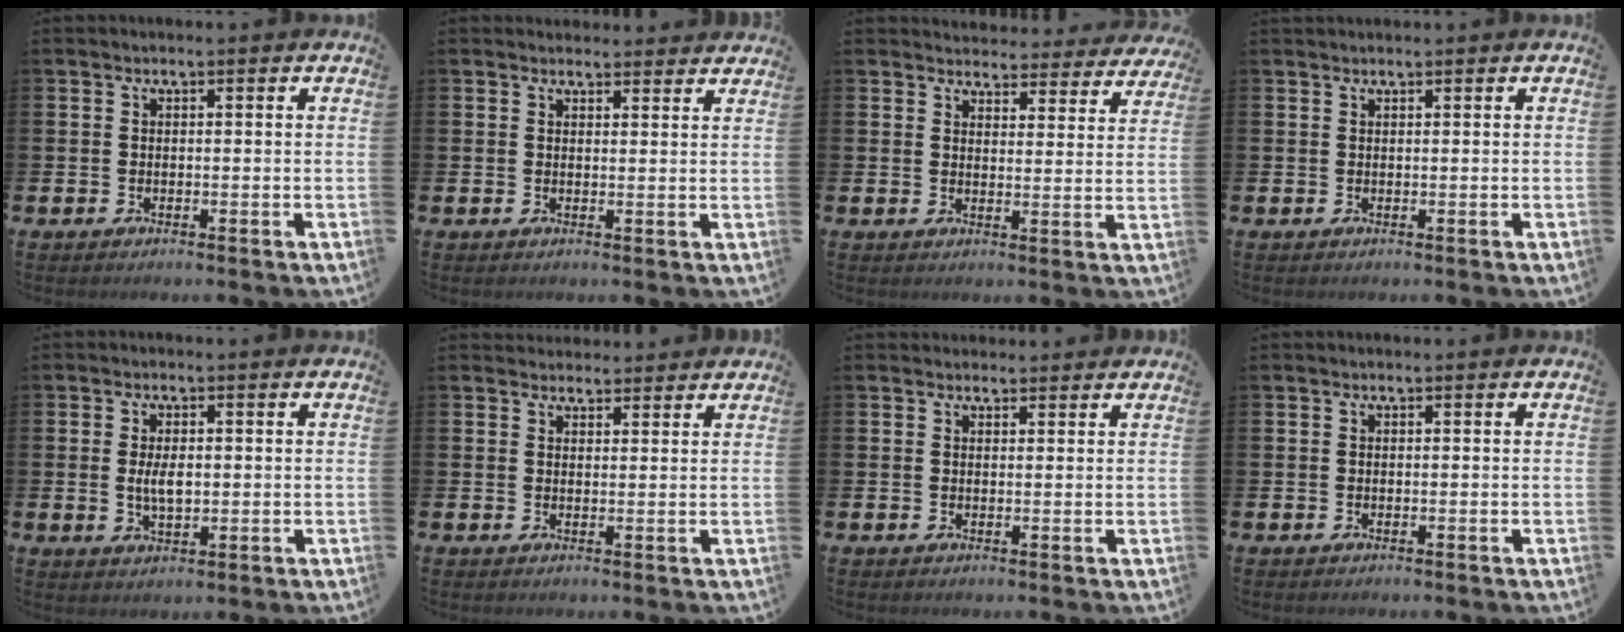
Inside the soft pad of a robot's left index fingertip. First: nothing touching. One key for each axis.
{"total": 2.1, "fx": 2.1, "fy": 0.5, "fz": -0.2, "tx": 0.010, "ty": -0.012, "tz": 0.037}
{"total": 3.9, "fx": 3.8, "fy": 1.1, "fz": 0.0, "tx": -0.003, "ty": -0.030, "tz": 0.064}
{"total": 0.6, "fx": 0.6, "fy": 0.0, "fz": 0.0, "tx": 0.003, "ty": 0.000, "tz": 0.011}
{"total": 3.4, "fx": 0.2, "fy": 1.8, "fz": 2.9, "tx": -0.042, "ty": 0.000, "tz": 0.000}
{"total": 2.5, "fx": 2.4, "fy": 0.7, "fz": -0.2, "tx": 0.013, "ty": -0.014, "tz": 0.042}
{"total": 1.5, "fx": 1.4, "fy": 0.6, "fz": -0.1, "tx": 0.013, "ty": -0.005, "tz": 0.023}
{"total": 0.0}